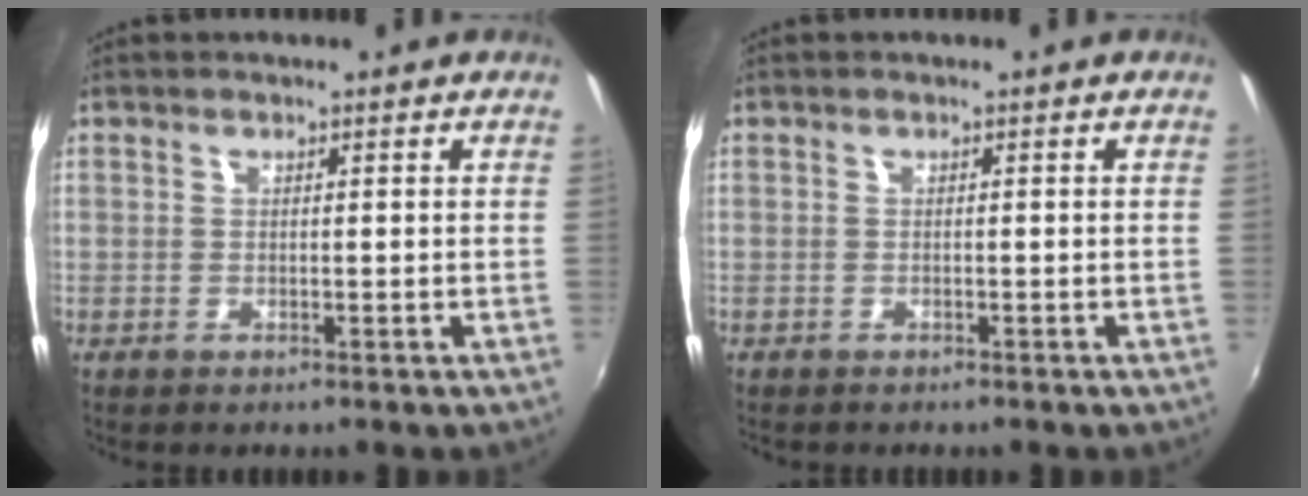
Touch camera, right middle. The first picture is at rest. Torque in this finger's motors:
{"motor_torque": [0.95, -1.19, 0.10, 0.09]}